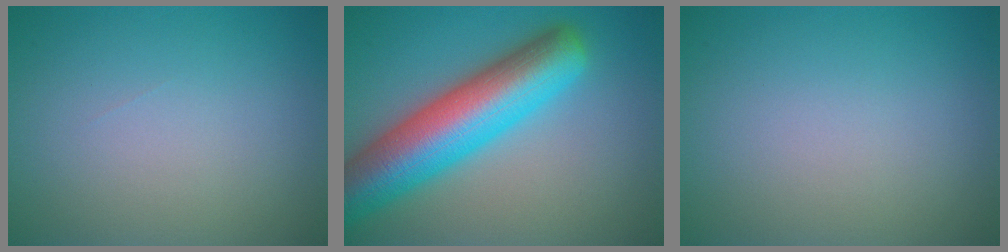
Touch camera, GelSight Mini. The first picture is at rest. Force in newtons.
{"total": 10.7, "press": 10.7, "slide": 0.4}
{"total": 0.0}